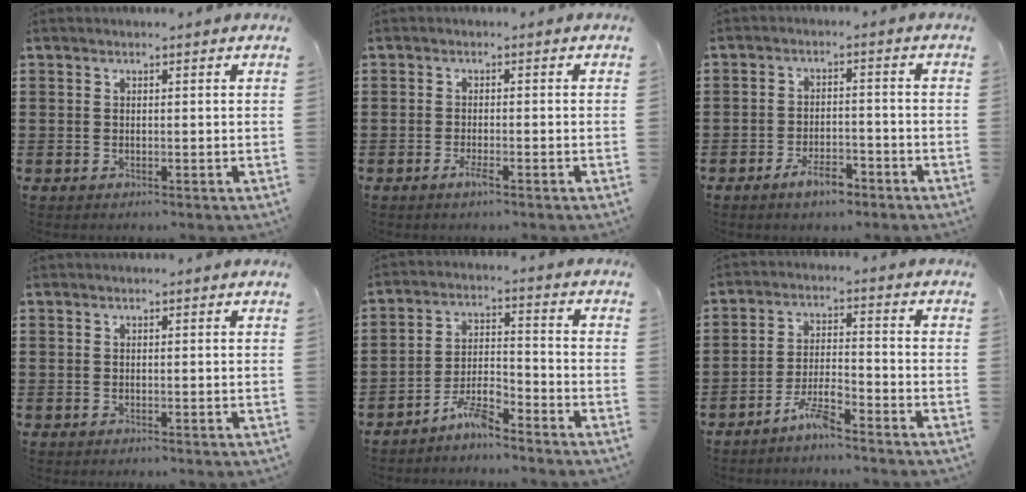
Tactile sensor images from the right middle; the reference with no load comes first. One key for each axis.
{"total": 1.9, "fx": -1.1, "fy": 0.2, "fz": 1.5, "tx": -0.033, "ty": -0.003, "tz": -0.021}
{"total": 4.5, "fx": -3.4, "fy": 1.7, "fz": 2.5, "tx": -0.048, "ty": 0.010, "tz": -0.066}
{"total": 0.0}
{"total": 5.4, "fx": -4.8, "fy": 0.8, "fz": 2.4, "tx": -0.055, "ty": 0.008, "tz": -0.098}
{"total": 5.0, "fx": -4.2, "fy": 0.6, "fz": 2.7, "tx": -0.062, "ty": 0.004, "tz": -0.083}